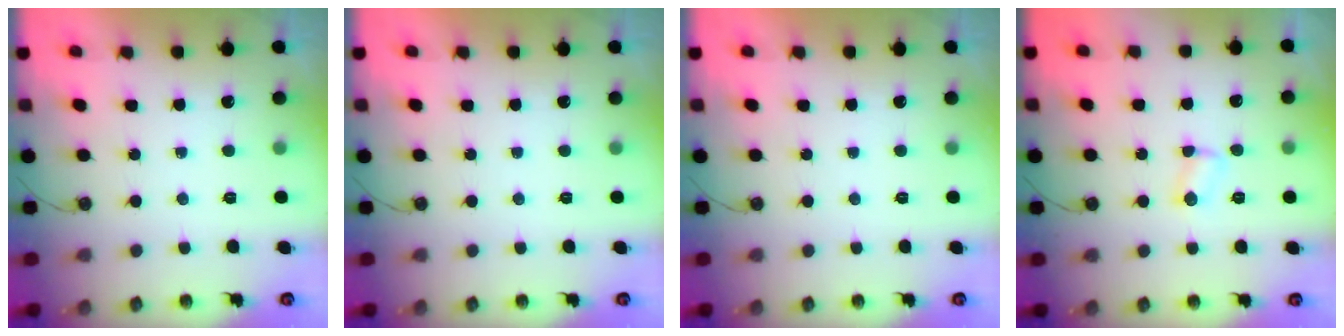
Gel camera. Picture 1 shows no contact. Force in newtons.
{"total": 0.0}
{"total": 0.0}
{"total": 2.4, "press": 2.4, "slide": 0.4}